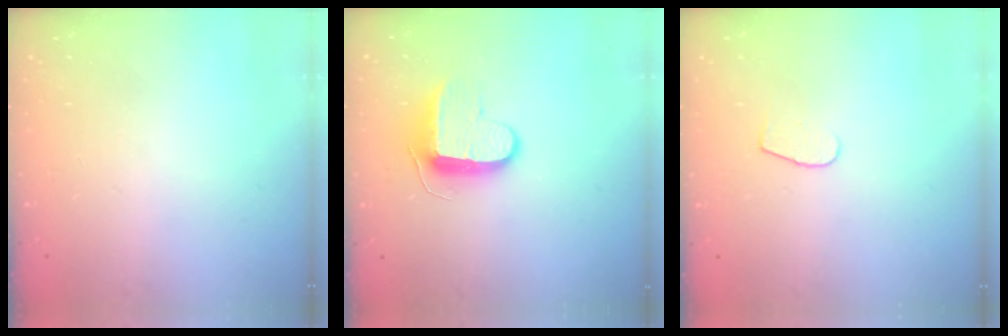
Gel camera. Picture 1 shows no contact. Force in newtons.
{"total": 10.5, "press": 10.4, "slide": 1.0}
{"total": 4.6, "press": 4.5, "slide": 0.4}